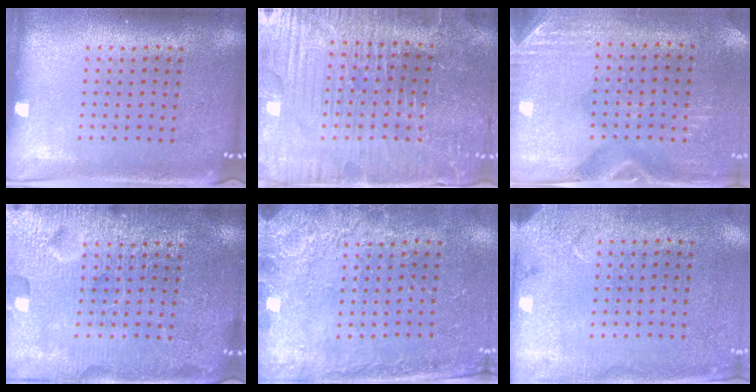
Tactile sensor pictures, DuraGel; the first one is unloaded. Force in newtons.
{"total": 4.1, "press": 4.1, "slide": 0.5}
{"total": 3.0, "press": 2.6, "slide": 1.4}
{"total": 7.1, "press": 7.0, "slide": 0.9}
{"total": 2.6, "press": 2.3, "slide": 1.1}
{"total": 2.6, "press": 2.1, "slide": 1.6}